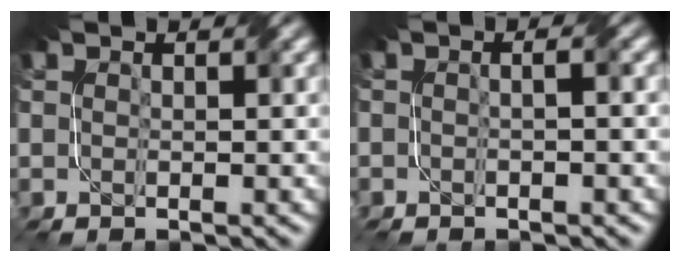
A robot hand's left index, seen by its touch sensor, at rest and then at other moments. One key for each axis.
{"total": 1.6, "fx": -0.2, "fy": 0.6, "fz": 1.5, "tx": -0.014, "ty": -0.002, "tz": -0.012}